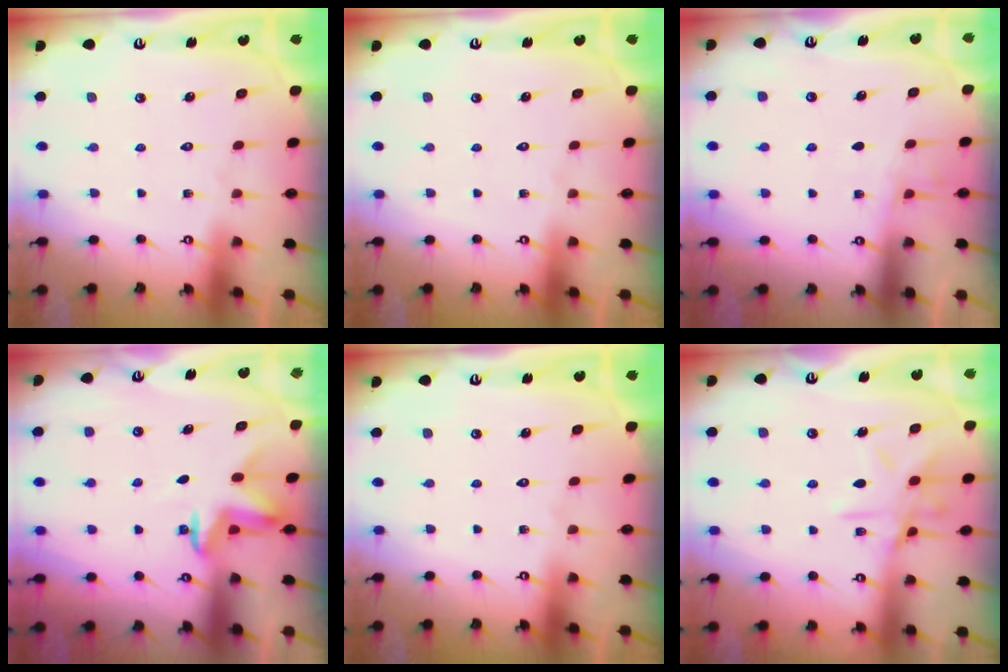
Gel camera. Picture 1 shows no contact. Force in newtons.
{"total": 0.0}
{"total": 2.6, "press": 2.5, "slide": 0.4}
{"total": 4.9, "press": 4.9, "slide": 0.7}
{"total": 0.0}
{"total": 11.0, "press": 10.9, "slide": 0.9}